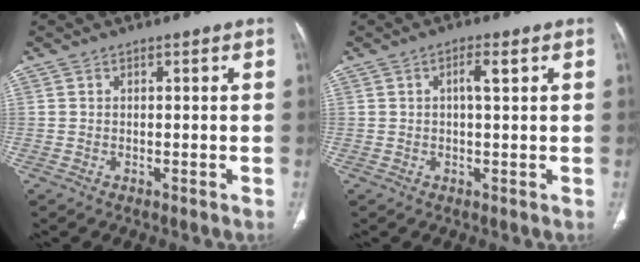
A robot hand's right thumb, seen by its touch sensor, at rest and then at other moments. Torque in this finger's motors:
{"motor_torque": [0.05, -0.15, 0.02, 0.12, 0.11]}